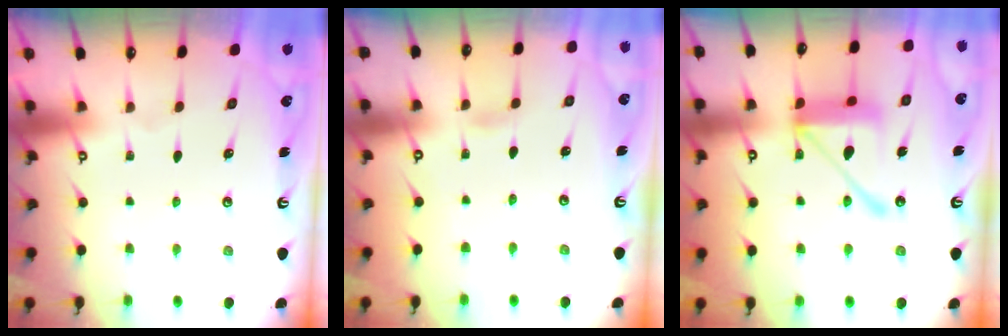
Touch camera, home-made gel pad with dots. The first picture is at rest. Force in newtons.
{"total": 0.6, "press": 0.6, "slide": 0.1}
{"total": 15.3, "press": 15.2, "slide": 1.4}